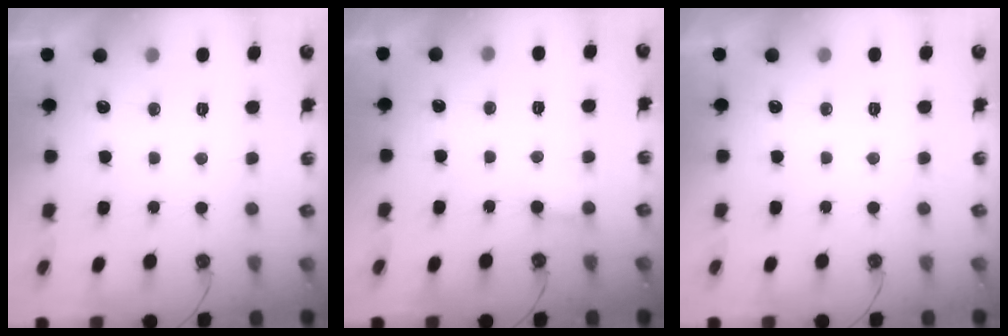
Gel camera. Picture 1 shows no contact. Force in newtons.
{"total": 4.6, "press": 4.6, "slide": 0.4}
{"total": 0.0}